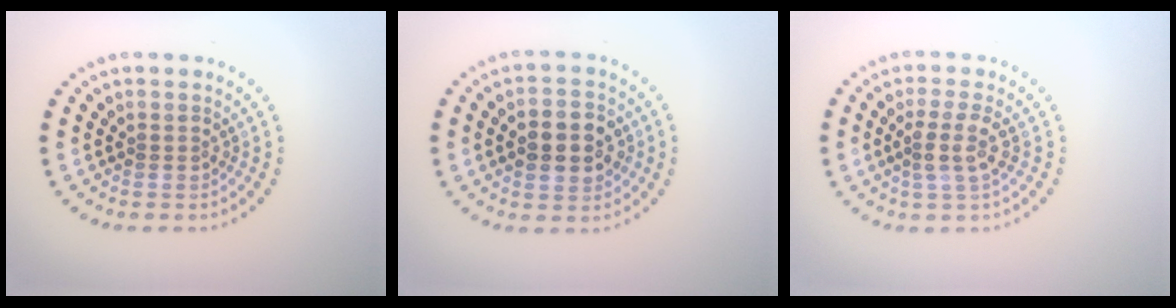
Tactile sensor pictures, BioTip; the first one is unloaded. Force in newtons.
{"total": 5.2, "press": 5.1, "slide": 0.3}
{"total": 2.3, "press": 1.9, "slide": 1.2}